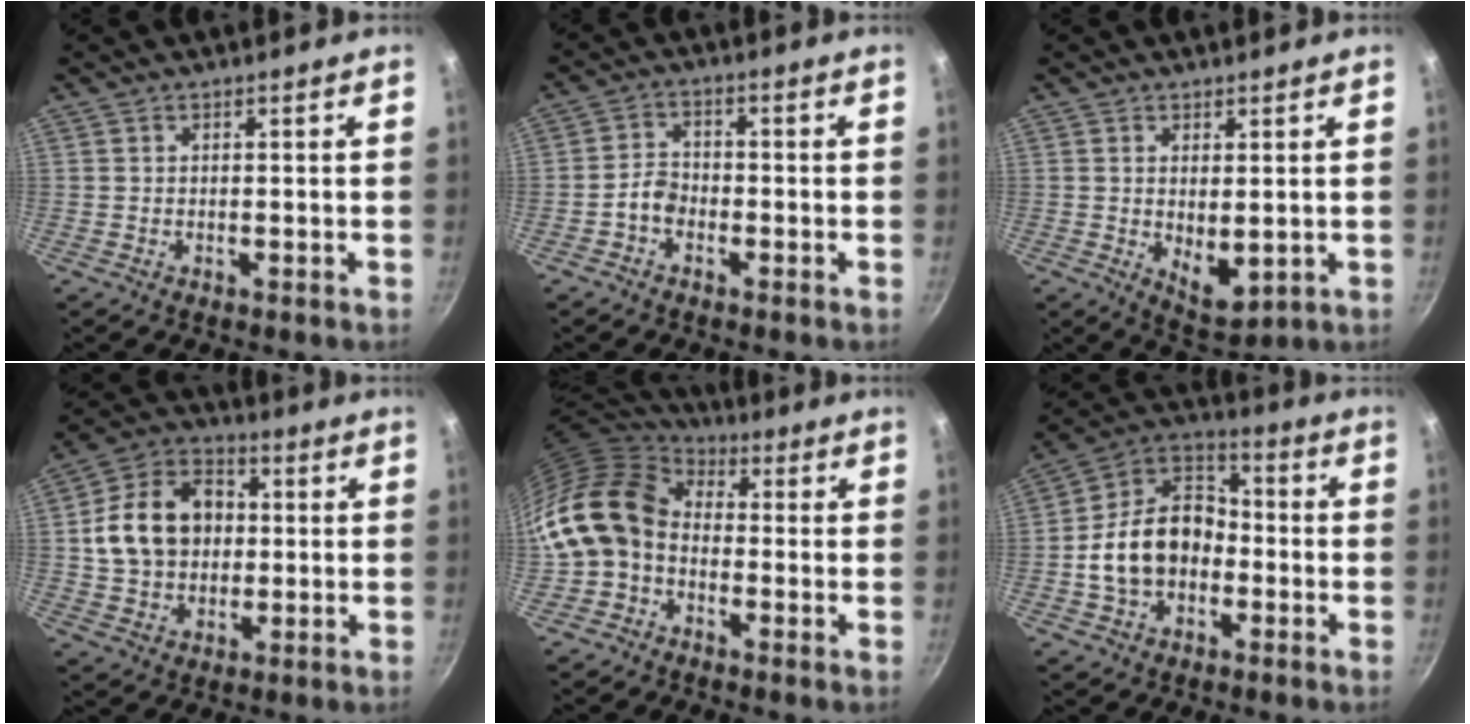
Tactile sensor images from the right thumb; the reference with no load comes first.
{"total": 3.6, "force": [-1.8, 2.5, 1.8], "torque": [-0.025, 0.026, -0.038]}
{"total": 6.7, "force": [0.1, 3.5, 5.8], "torque": [-0.080, -0.020, 0.016]}
{"total": 15.4, "force": [1.2, 12.1, 9.6], "torque": [-0.140, 0.025, 0.015]}
{"total": 14.2, "force": [-1.7, 11.2, 8.6], "torque": [-0.141, 0.039, -0.052]}
{"total": 15.5, "force": [-3.0, 11.5, 9.9], "torque": [-0.144, 0.050, -0.069]}